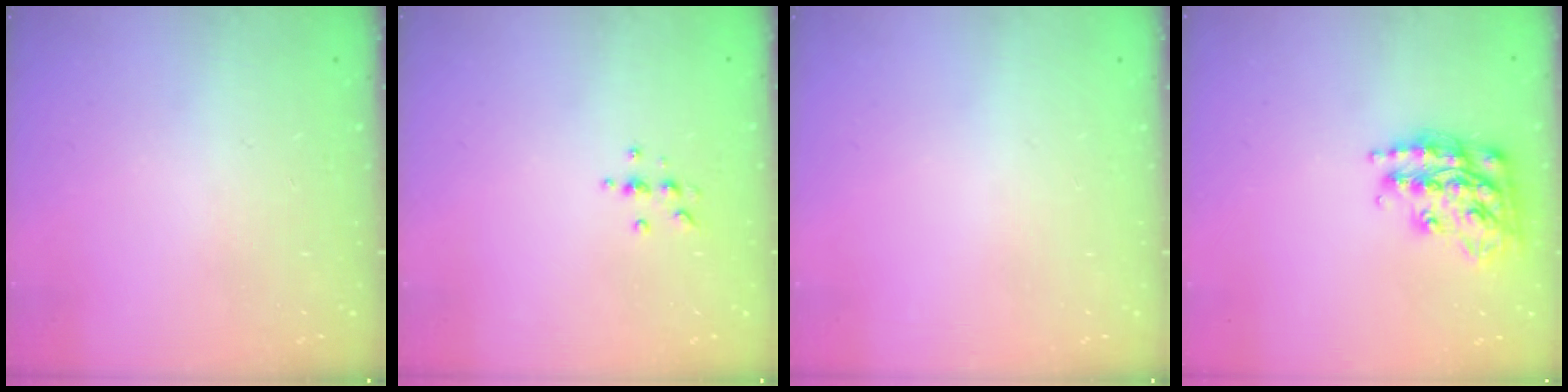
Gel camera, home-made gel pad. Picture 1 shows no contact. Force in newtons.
{"total": 4.6, "press": 4.6, "slide": 0.6}
{"total": 0.0}
{"total": 17.9, "press": 17.8, "slide": 1.1}